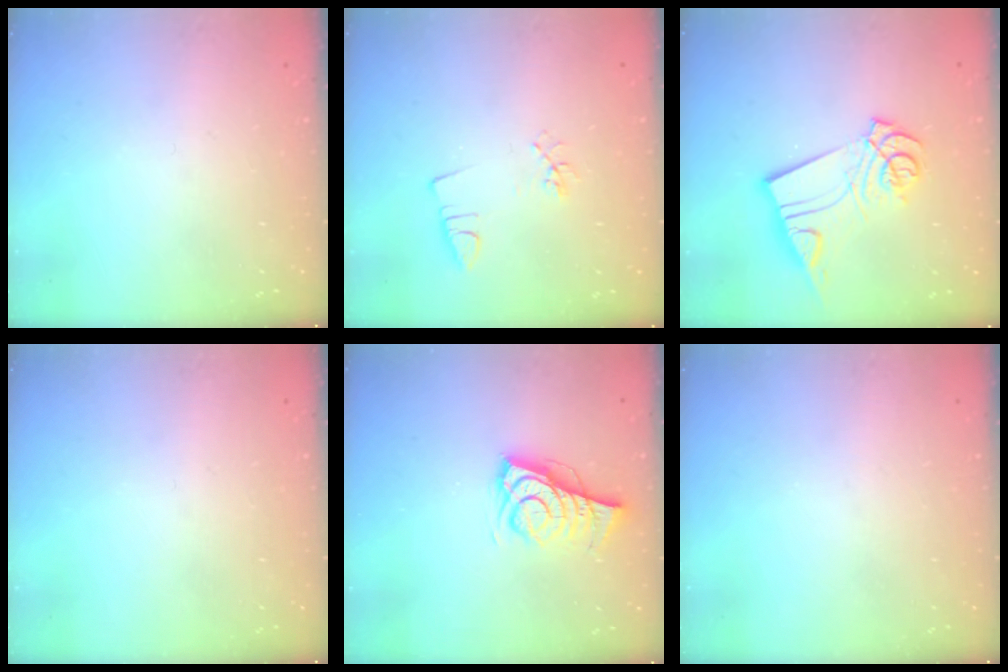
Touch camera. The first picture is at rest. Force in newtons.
{"total": 3.1, "press": 2.7, "slide": 1.4}
{"total": 11.3, "press": 11.2, "slide": 1.5}
{"total": 0.0}
{"total": 8.7, "press": 8.4, "slide": 2.4}
{"total": 0.0}